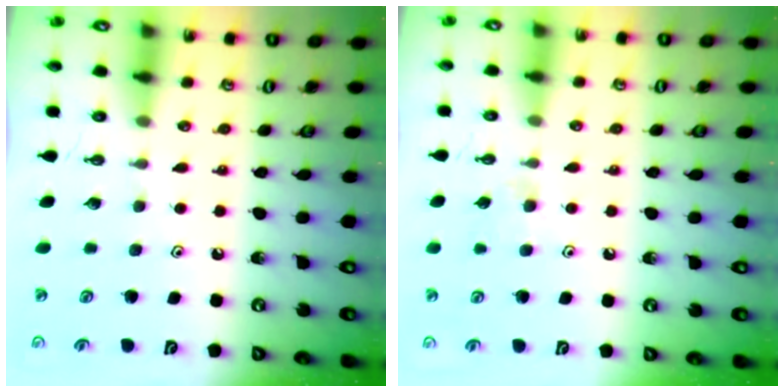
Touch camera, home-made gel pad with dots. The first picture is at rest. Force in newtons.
{"total": 4.1, "press": 4.1, "slide": 0.6}